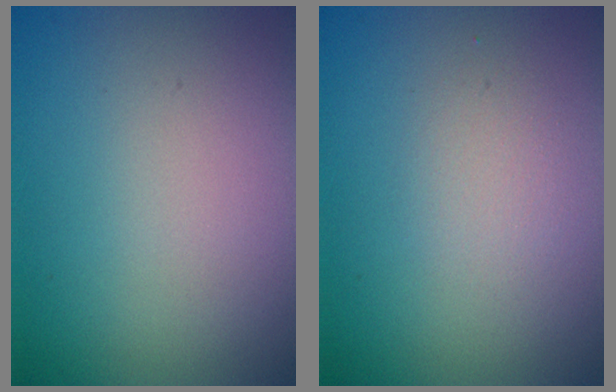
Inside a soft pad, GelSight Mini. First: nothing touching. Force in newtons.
{"total": 1.2, "press": 1.2, "slide": 0.0}